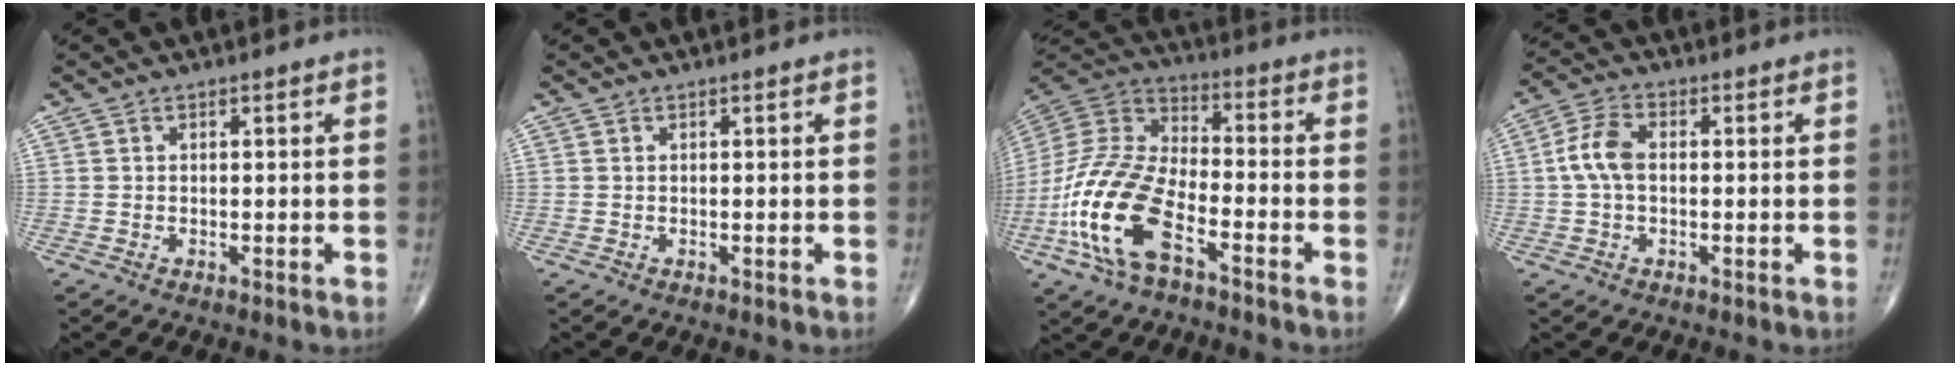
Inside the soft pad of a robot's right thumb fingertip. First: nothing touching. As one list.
[{"total": 0.0}, {"total": 18.6, "force": [-7.9, 8.4, 14.5], "torque": [-0.311, 0.038, -0.157]}, {"total": 6.2, "force": [0.1, 3.6, 5.0], "torque": [-0.110, 0.018, -0.005]}]